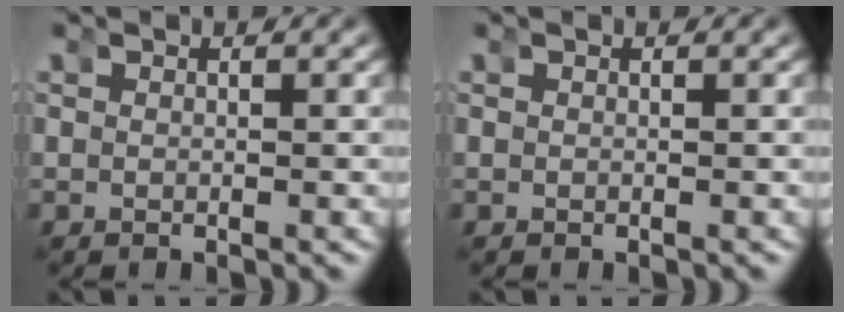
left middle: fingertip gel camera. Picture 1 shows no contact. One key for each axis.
{"total": 0.0}